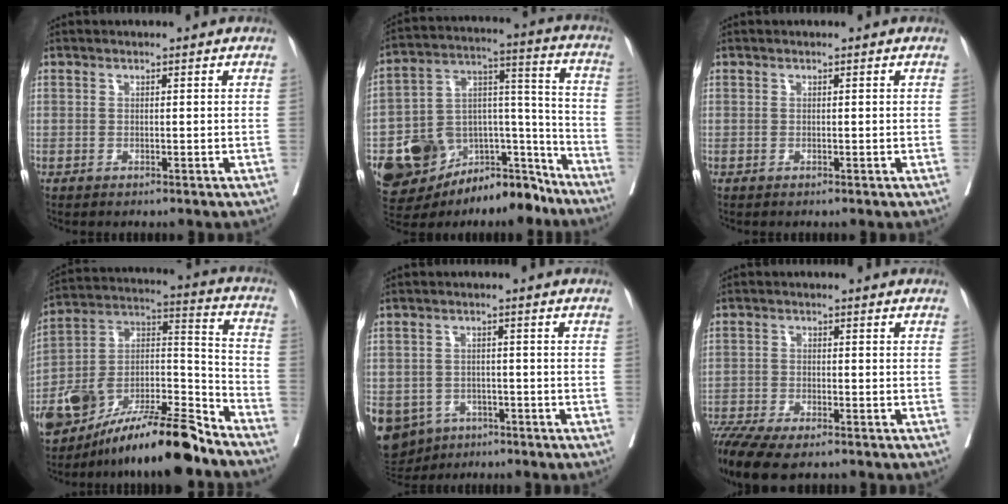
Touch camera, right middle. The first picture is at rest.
{"total": 19.0, "force": [-13.6, 8.6, 10.1], "torque": [-0.163, 0.058, -0.214]}
{"total": 0.0}
{"total": 20.1, "force": [-15.6, 4.2, 11.9], "torque": [-0.214, 0.022, -0.275]}
{"total": 12.1, "force": [-6.5, 9.5, 3.6], "torque": [-0.105, -0.002, -0.087]}
{"total": 9.4, "force": [-7.4, 2.4, 5.2], "torque": [-0.094, -0.011, -0.126]}